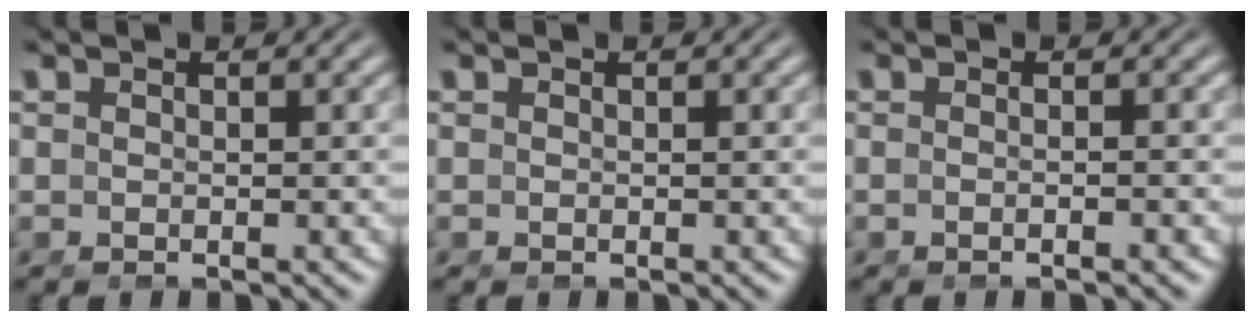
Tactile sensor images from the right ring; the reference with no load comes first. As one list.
[{"total": 0.0}, {"total": 1.5, "force": [-1.0, -0.5, 1.0], "torque": [-0.020, 0.001, -0.019]}]